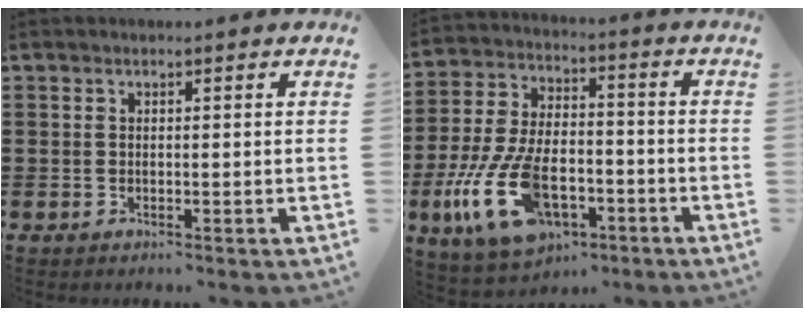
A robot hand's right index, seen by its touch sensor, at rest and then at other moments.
{"total": 13.8, "force": [-5.6, 7.3, 10.2], "torque": [-0.243, 0.003, -0.106]}